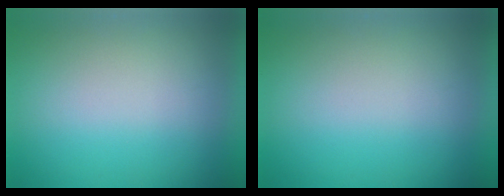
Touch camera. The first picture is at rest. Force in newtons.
{"total": 0.0}